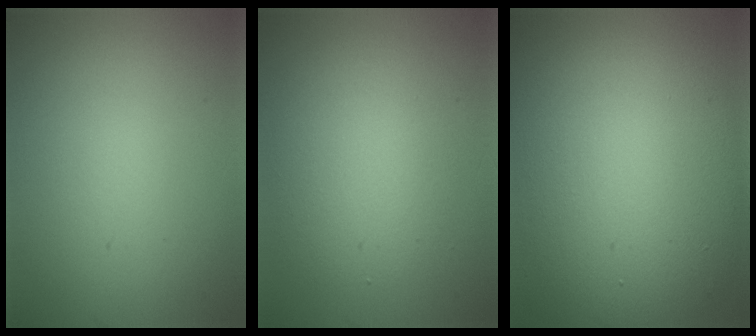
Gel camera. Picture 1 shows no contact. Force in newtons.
{"total": 3.8, "press": 3.8, "slide": 0.3}
{"total": 14.1, "press": 14.1, "slide": 0.8}